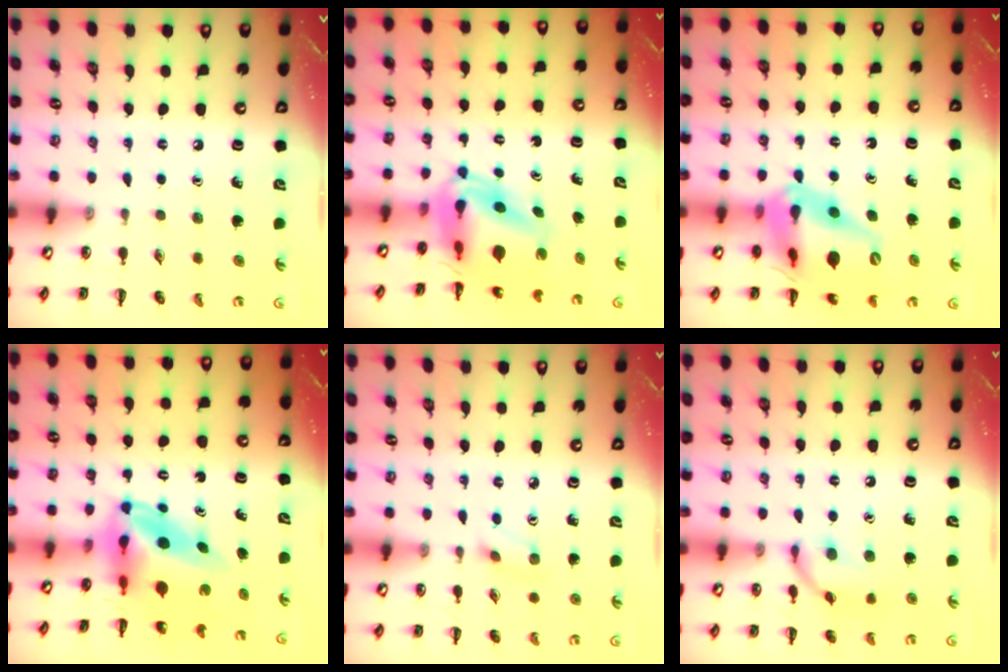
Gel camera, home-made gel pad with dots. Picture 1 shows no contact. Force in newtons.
{"total": 7.9, "press": 7.5, "slide": 2.6}
{"total": 19.2, "press": 18.8, "slide": 3.9}
{"total": 6.7, "press": 6.4, "slide": 1.9}
{"total": 2.7, "press": 2.5, "slide": 1.0}
{"total": 11.0, "press": 11.0, "slide": 0.6}